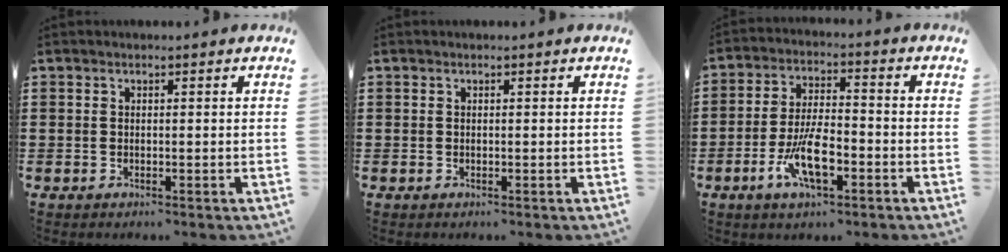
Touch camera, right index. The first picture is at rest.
{"total": 0.0}
{"total": 8.5, "force": [-3.3, 3.2, 7.1], "torque": [-0.146, -0.005, -0.062]}